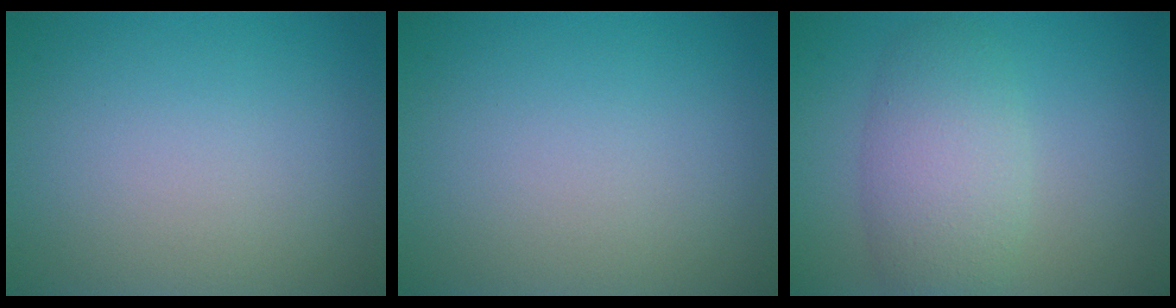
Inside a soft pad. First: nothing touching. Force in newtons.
{"total": 0.0}
{"total": 4.7, "press": 4.7, "slide": 0.1}